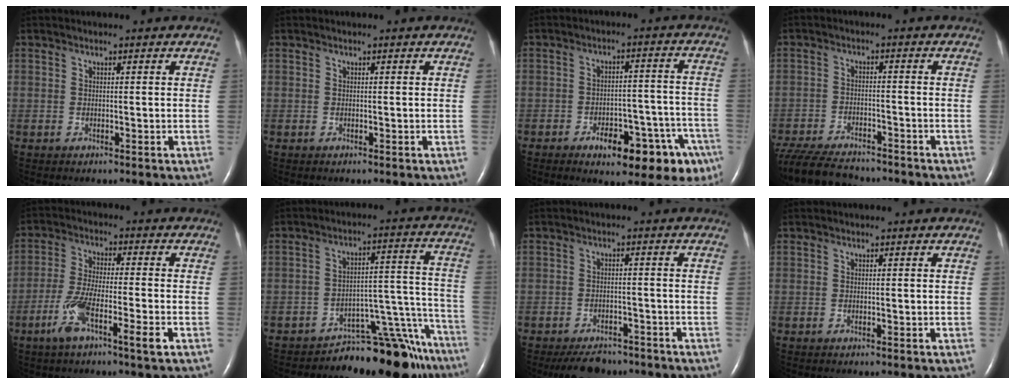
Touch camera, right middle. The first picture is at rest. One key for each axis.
{"total": 0.0}
{"total": 13.2, "fx": -7.9, "fy": 4.9, "fz": 9.3, "tx": -0.082, "ty": 0.032, "tz": -0.099}
{"total": 13.9, "fx": -12.1, "fy": 3.4, "fz": 5.9, "tx": -0.131, "ty": -0.023, "tz": -0.189}
{"total": 8.0, "fx": -3.9, "fy": 0.4, "fz": 7.0, "tx": -0.143, "ty": -0.007, "tz": -0.074}
{"total": 14.3, "fx": -13.4, "fy": 2.9, "fz": 3.8, "tx": -0.004, "ty": 0.066, "tz": -0.188}
{"total": 5.9, "fx": -5.0, "fy": 2.7, "fz": 1.7, "tx": -0.025, "ty": -0.002, "tz": -0.076}
{"total": 0.0}